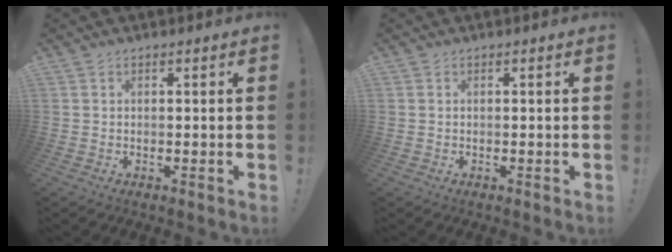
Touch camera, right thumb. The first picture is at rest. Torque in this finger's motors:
{"motor_torque": [-0.10, 0.18, -0.06, 0.17, 0.00]}